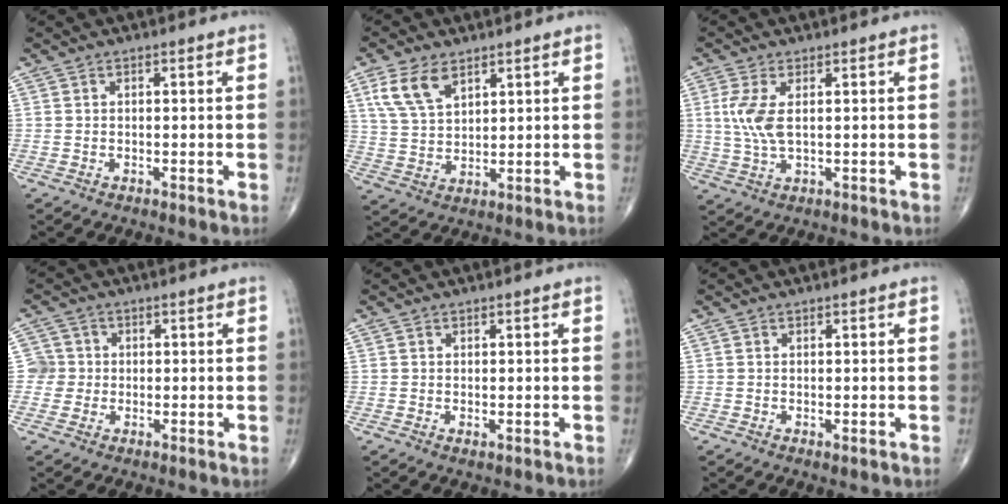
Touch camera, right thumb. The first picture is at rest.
{"total": 8.3, "force": [4.5, 4.5, 5.3], "torque": [-0.098, -0.012, 0.095]}
{"total": 6.2, "force": [1.1, 2.6, 5.5], "torque": [-0.137, -0.004, 0.025]}
{"total": 3.8, "force": [-0.1, 3.8, 0.0], "torque": [0.030, 0.010, -0.010]}
{"total": 0.9, "force": [-0.1, 0.4, 0.8], "torque": [-0.015, -0.004, -0.001]}
{"total": 0.7, "force": [-0.1, 0.2, 0.6], "torque": [-0.012, -0.004, -0.001]}